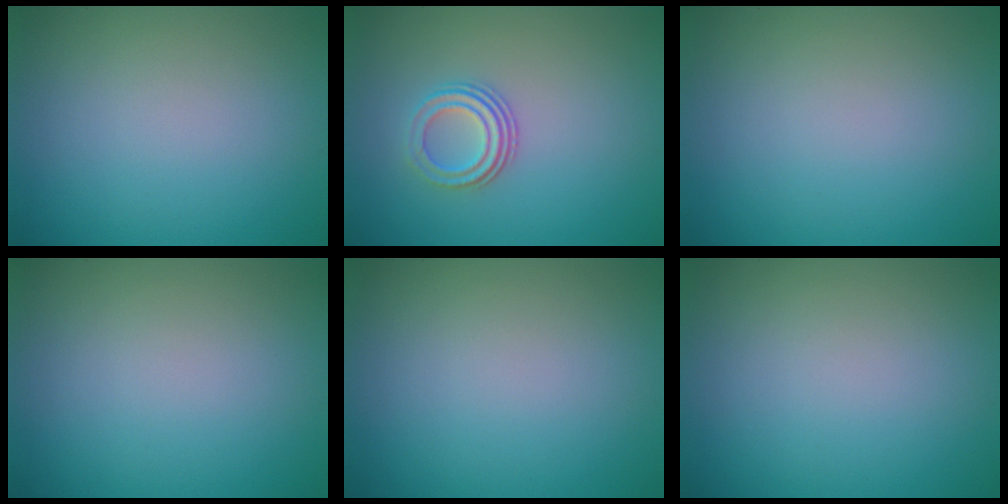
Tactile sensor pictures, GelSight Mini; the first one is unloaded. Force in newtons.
{"total": 2.8, "press": 2.1, "slide": 1.9}
{"total": 0.0}
{"total": 0.0}
{"total": 0.0}
{"total": 0.0}